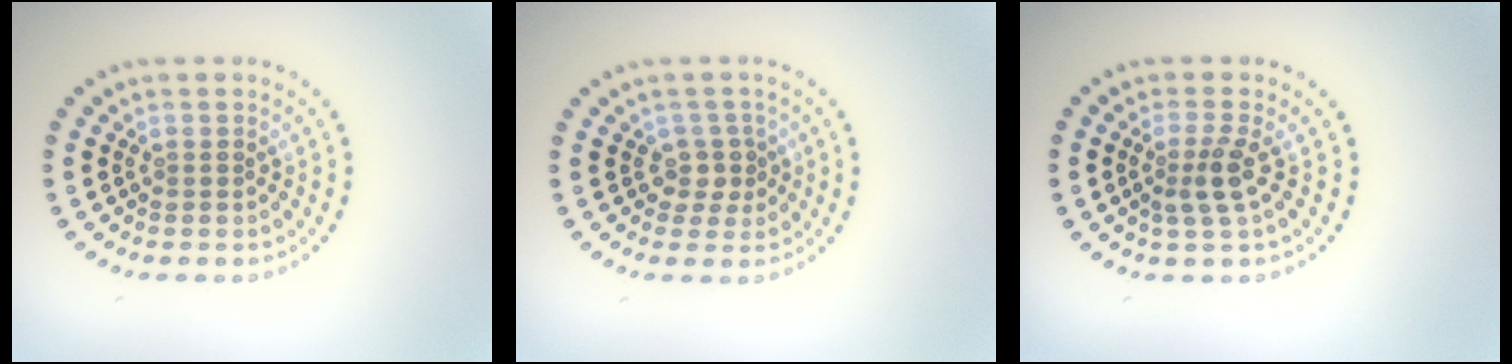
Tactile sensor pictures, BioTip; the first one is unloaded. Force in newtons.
{"total": 2.0, "press": 1.5, "slide": 1.3}
{"total": 2.3, "press": 1.8, "slide": 1.5}